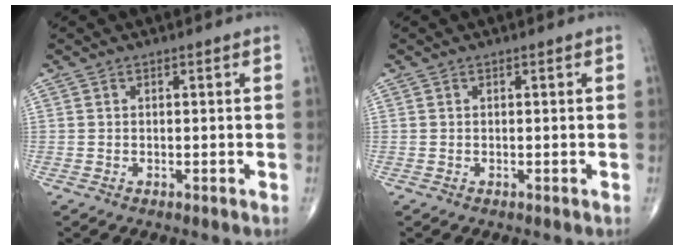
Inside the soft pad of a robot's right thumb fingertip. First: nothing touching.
{"total": 0.0}